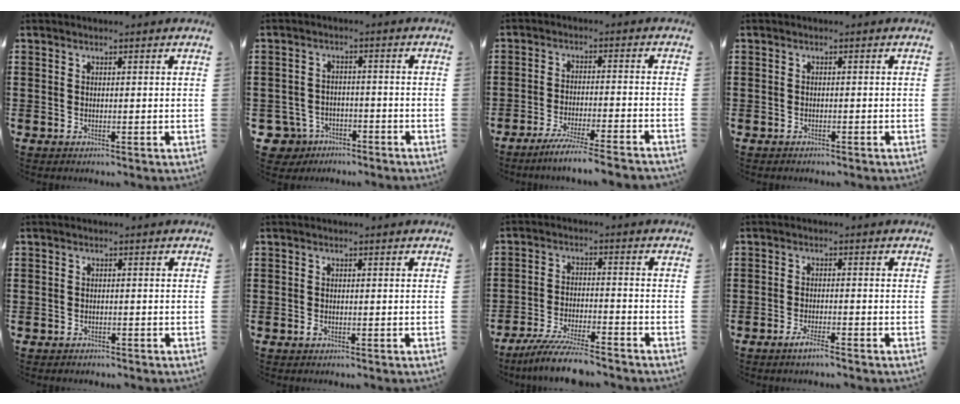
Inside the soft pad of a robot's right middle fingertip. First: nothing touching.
{"total": 3.8, "force": [-3.2, 1.8, 0.7], "torque": [-0.040, -0.002, -0.073]}
{"total": 5.0, "force": [-4.5, -0.5, 2.1], "torque": [-0.038, -0.013, -0.086]}
{"total": 0.7, "force": [-0.6, 0.4, -0.1], "torque": [0.001, 0.004, -0.015]}
{"total": 0.9, "force": [-0.8, 0.4, -0.1], "torque": [0.002, 0.004, -0.019]}
{"total": 0.6, "force": [-0.3, 0.3, 0.4], "torque": [-0.010, -0.003, -0.006]}
{"total": 7.2, "force": [-6.5, 0.3, 3.2], "torque": [-0.070, -0.008, -0.125]}
{"total": 2.4, "force": [-1.8, 0.1, 1.6], "torque": [-0.027, 0.002, -0.034]}